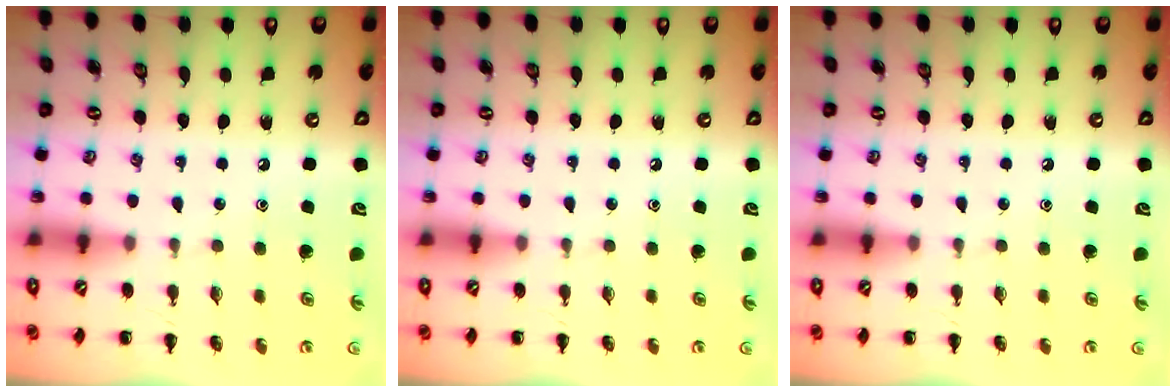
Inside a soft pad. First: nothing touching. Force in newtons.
{"total": 0.0}
{"total": 0.0}